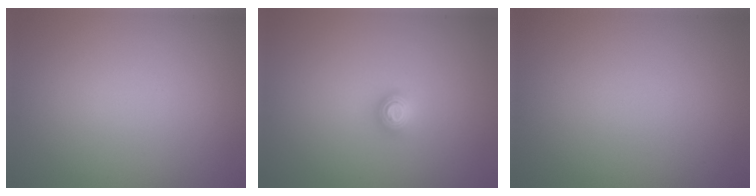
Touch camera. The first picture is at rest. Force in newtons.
{"total": 1.2, "press": 1.2, "slide": 0.1}
{"total": 0.0}